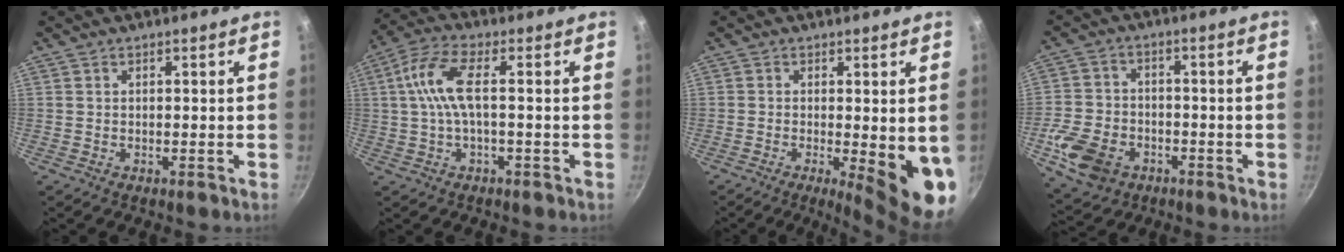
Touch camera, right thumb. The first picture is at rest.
{"total": 8.2, "force": [0.1, 2.9, 7.7], "torque": [-0.175, 0.019, -0.004]}
{"total": 10.7, "force": [-2.0, 2.9, 10.1], "torque": [-0.118, -0.013, -0.018]}
{"total": 11.6, "force": [-4.5, 8.5, 6.3], "torque": [-0.116, 0.024, -0.083]}